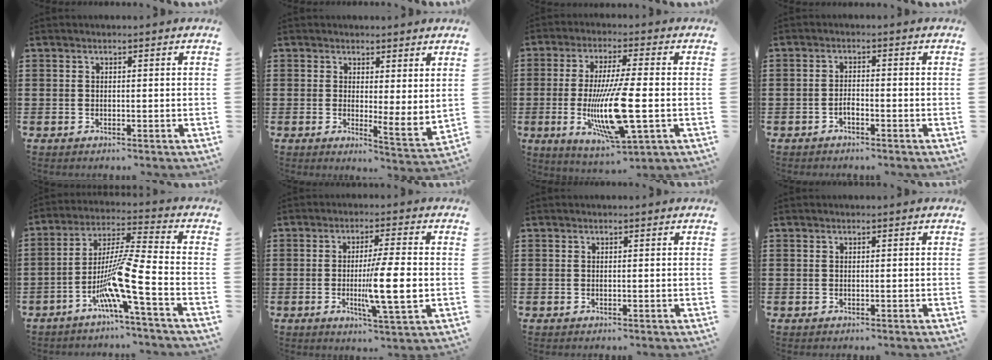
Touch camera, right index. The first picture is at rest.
{"total": 3.0, "force": [2.3, 0.6, 1.9], "torque": [-0.031, -0.018, 0.040]}
{"total": 13.6, "force": [-2.5, 2.6, 13.1], "torque": [-0.271, -0.026, -0.050]}
{"total": 1.5, "force": [-1.1, 0.3, 0.9], "torque": [-0.020, -0.001, -0.021]}
{"total": 10.2, "force": [-5.0, 0.0, 8.9], "torque": [-0.186, -0.015, -0.103]}
{"total": 9.5, "force": [-1.2, 0.7, 9.4], "torque": [-0.170, -0.014, -0.023]}
{"total": 0.0}
{"total": 0.0}